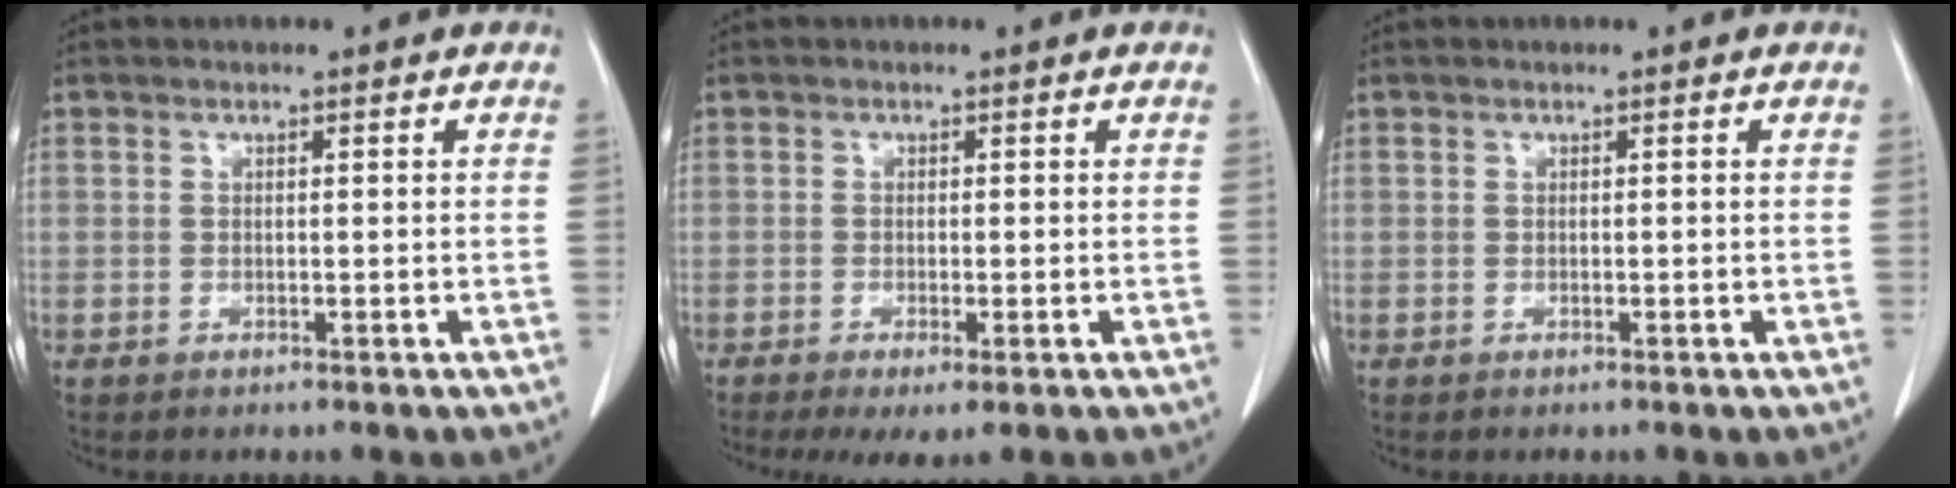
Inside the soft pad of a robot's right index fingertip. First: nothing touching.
{"total": 3.9, "force": [-2.2, 0.8, 3.1], "torque": [-0.049, -0.013, -0.031]}
{"total": 0.0}